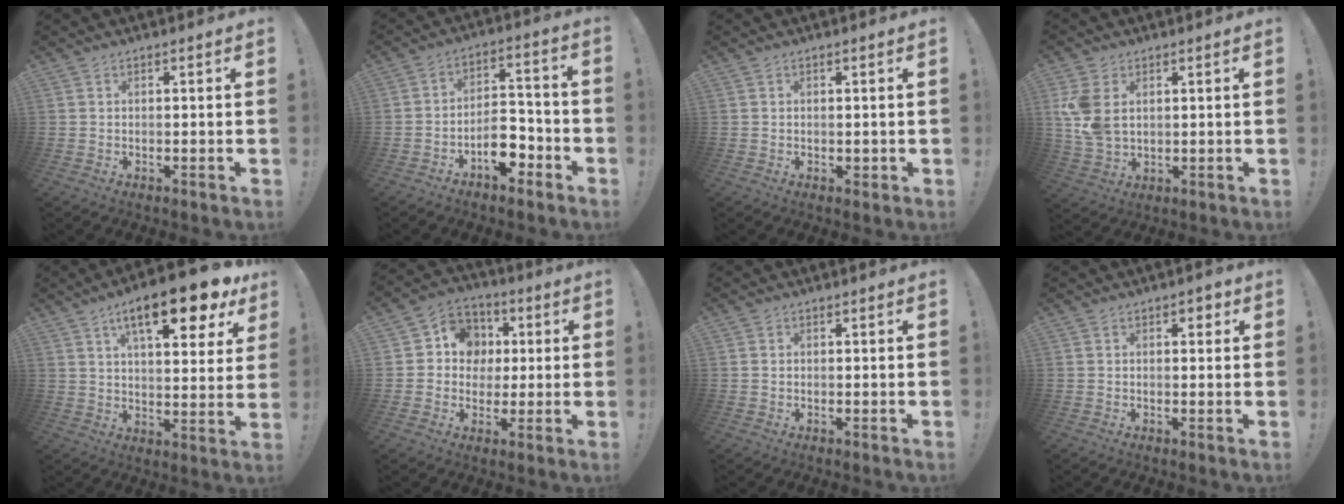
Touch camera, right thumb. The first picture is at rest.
{"total": 10.0, "force": [-5.5, 5.8, 6.0], "torque": [-0.097, 0.043, -0.090]}
{"total": 1.1, "force": [0.1, 1.0, 0.6], "torque": [-0.005, 0.000, 0.003]}
{"total": 9.2, "force": [2.7, 6.3, 6.2], "torque": [-0.127, -0.008, 0.053]}
{"total": 17.4, "force": [9.3, 5.1, 13.8], "torque": [-0.205, -0.048, 0.141]}
{"total": 10.3, "force": [0.8, 9.7, 3.4], "torque": [-0.045, 0.006, 0.023]}
{"total": 0.7, "force": [0.1, 0.7, 0.0], "torque": [-0.006, 0.005, 0.003]}
{"total": 1.8, "force": [0.5, 1.3, 1.1], "torque": [-0.009, 0.000, 0.005]}